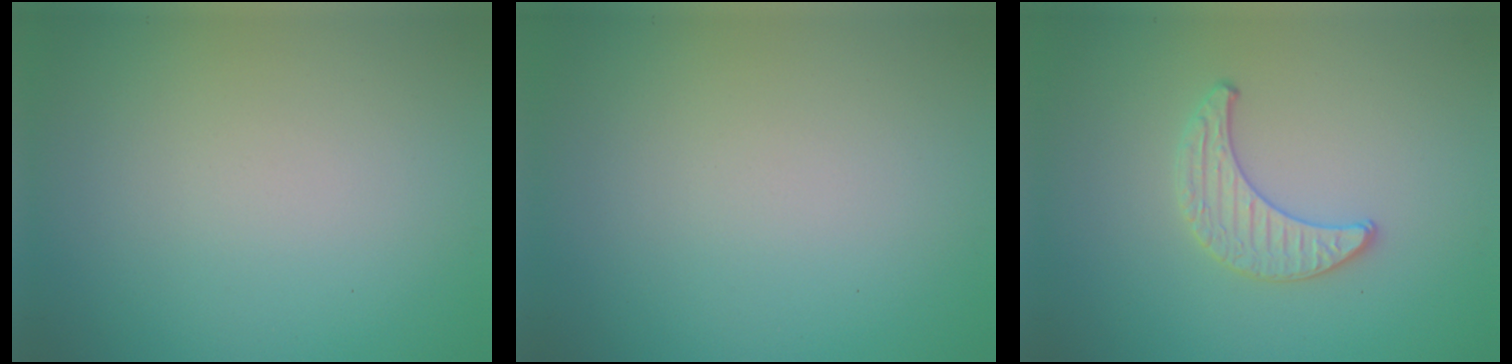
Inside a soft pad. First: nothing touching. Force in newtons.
{"total": 0.0}
{"total": 1.5, "press": 1.5, "slide": 0.1}